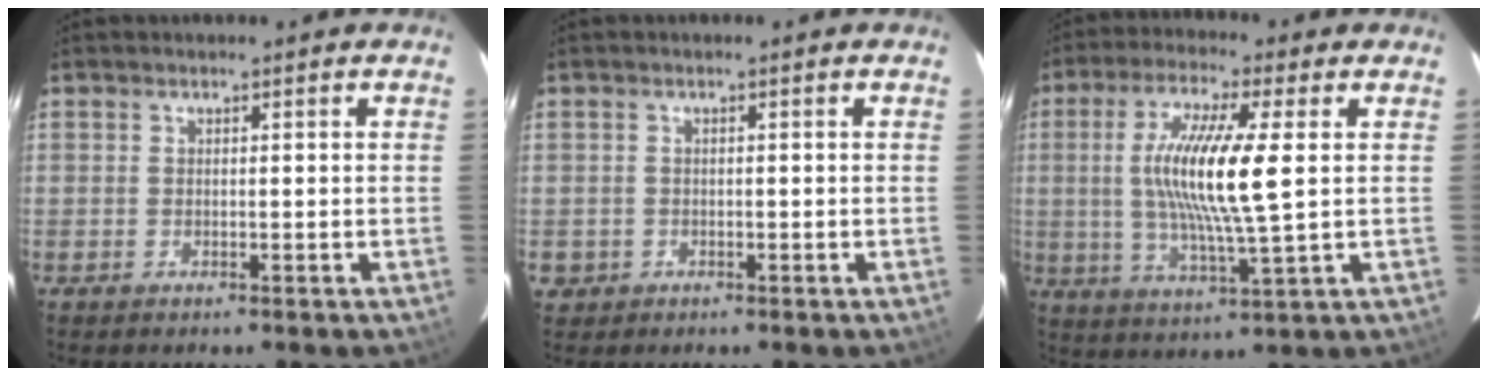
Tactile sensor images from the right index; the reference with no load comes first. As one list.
[{"total": 2.3, "force": [-0.5, 2.2, 0.3], "torque": [-0.009, 0.001, -0.005]}, {"total": 14.0, "force": [1.5, 1.4, 13.8], "torque": [-0.265, -0.005, 0.028]}]